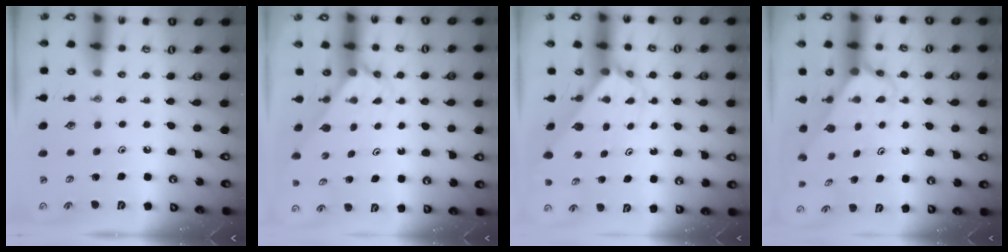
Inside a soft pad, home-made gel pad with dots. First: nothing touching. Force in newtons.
{"total": 2.1, "press": 2.1, "slide": 0.2}
{"total": 2.7, "press": 2.7, "slide": 0.2}
{"total": 2.7, "press": 2.7, "slide": 0.1}